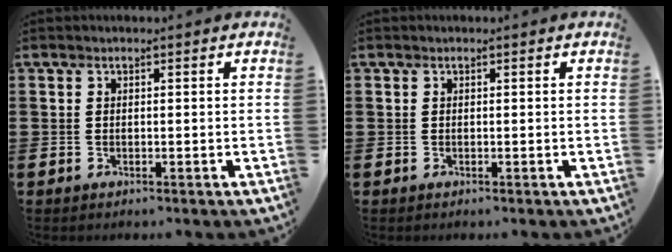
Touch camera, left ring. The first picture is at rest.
{"total": 0.0}